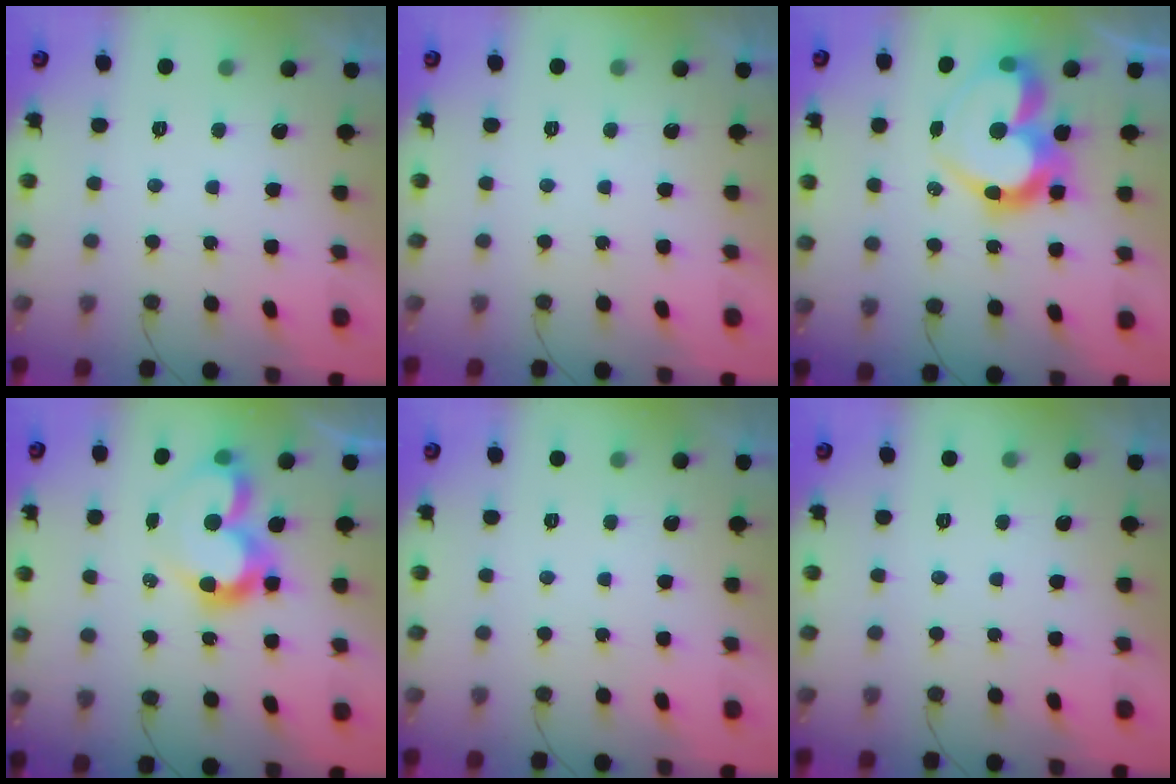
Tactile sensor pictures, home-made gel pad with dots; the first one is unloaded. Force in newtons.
{"total": 2.0, "press": 2.0, "slide": 0.1}
{"total": 17.7, "press": 17.6, "slide": 1.9}
{"total": 12.4, "press": 12.3, "slide": 1.4}
{"total": 0.0}
{"total": 0.0}